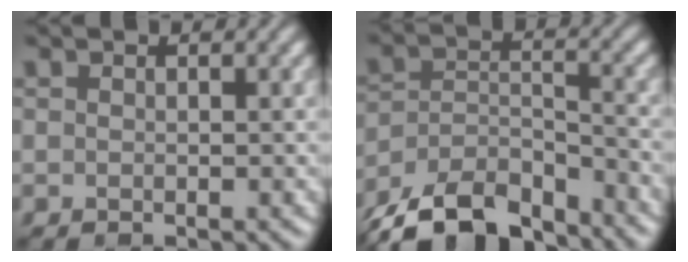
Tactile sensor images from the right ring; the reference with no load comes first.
{"total": 10.7, "force": [-8.9, 4.0, 4.4], "torque": [-0.086, -0.010, -0.156]}